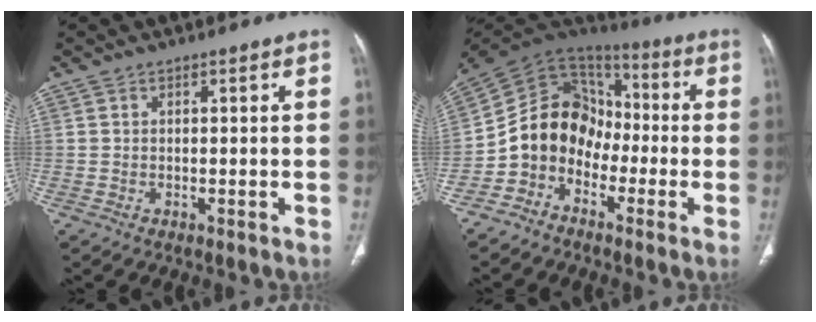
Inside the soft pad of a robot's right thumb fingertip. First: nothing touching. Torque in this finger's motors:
{"motor_torque": [1.85, 1.74, 1.02, -0.72, 0.14]}